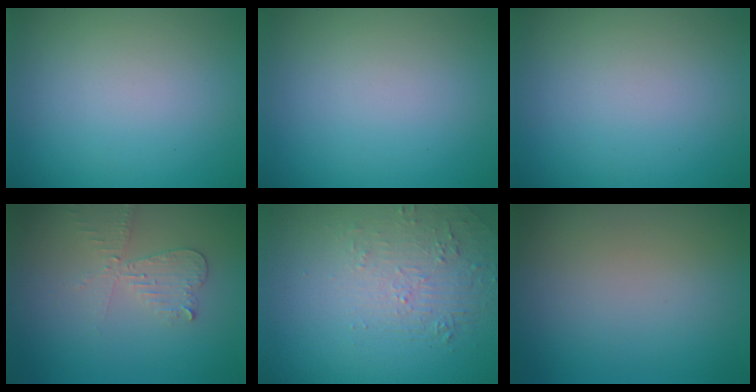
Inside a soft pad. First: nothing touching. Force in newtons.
{"total": 0.0}
{"total": 0.0}
{"total": 2.8, "press": 2.6, "slide": 0.9}
{"total": 2.1, "press": 0.9, "slide": 1.9}
{"total": 0.0}